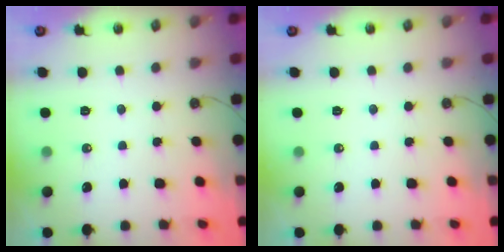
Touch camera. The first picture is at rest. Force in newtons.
{"total": 0.0}